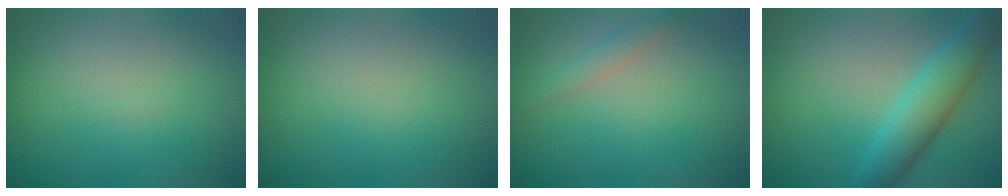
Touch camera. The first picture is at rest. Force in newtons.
{"total": 0.0}
{"total": 1.5, "press": 1.4, "slide": 0.0}
{"total": 5.4, "press": 5.4, "slide": 0.1}